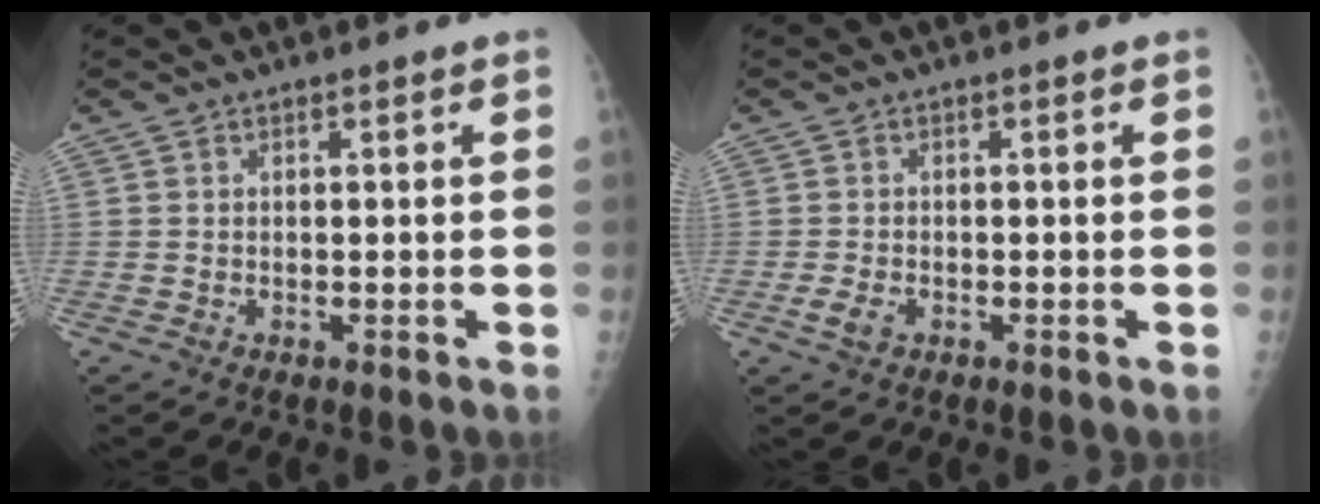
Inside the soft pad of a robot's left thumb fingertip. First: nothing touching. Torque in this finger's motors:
{"motor_torque": [-0.38, 0.23, 0.24, 0.12, 0.04]}